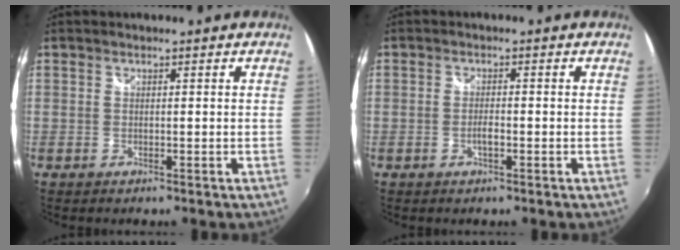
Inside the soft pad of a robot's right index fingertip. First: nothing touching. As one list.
[{"total": 1.7, "force": [-0.7, 0.5, 1.5], "torque": [-0.030, 0.002, -0.013]}]